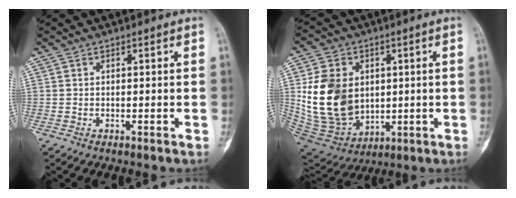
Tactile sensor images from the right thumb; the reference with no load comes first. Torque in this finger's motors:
{"motor_torque": [-0.45, 2.30, 0.81, -0.44, 0.20]}